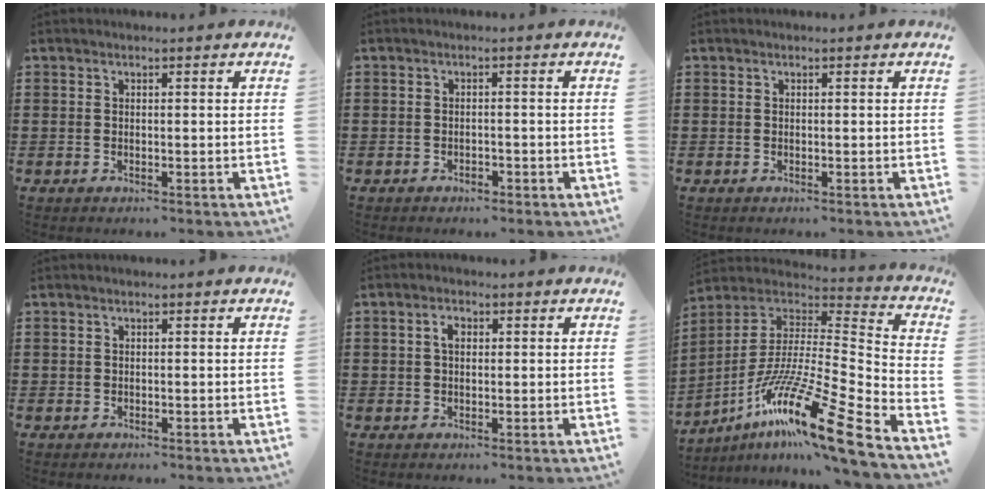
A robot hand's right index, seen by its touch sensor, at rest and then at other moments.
{"total": 1.2, "force": [-1.1, 0.3, 0.2], "torque": [-0.009, -0.002, -0.024]}
{"total": 0.0}
{"total": 0.0}
{"total": 1.9, "force": [0.3, 1.2, 1.5], "torque": [-0.031, 0.008, 0.004]}
{"total": 18.1, "force": [-11.9, 1.5, 13.5], "torque": [-0.247, 0.007, -0.219]}